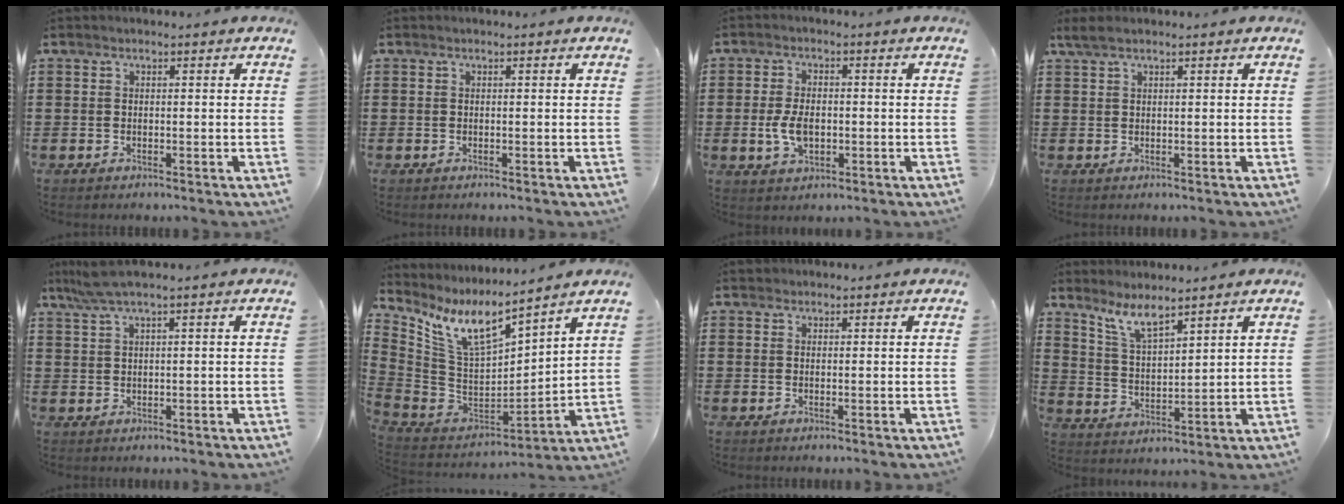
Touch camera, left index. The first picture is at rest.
{"total": 0.0}
{"total": 5.2, "force": [-0.8, 2.9, 4.2], "torque": [-0.097, -0.003, -0.019]}
{"total": 1.6, "force": [0.9, 0.2, 1.3], "torque": [-0.027, 0.000, 0.017]}
{"total": 3.0, "force": [1.7, -0.1, 2.5], "torque": [-0.050, 0.000, 0.030]}
{"total": 10.3, "force": [7.2, 2.6, 6.9], "torque": [-0.163, -0.046, 0.125]}
{"total": 0.6, "force": [0.5, 0.3, 0.0], "torque": [-0.001, 0.001, 0.011]}
{"total": 6.0, "force": [4.9, 0.8, 3.4], "torque": [-0.081, -0.018, 0.087]}